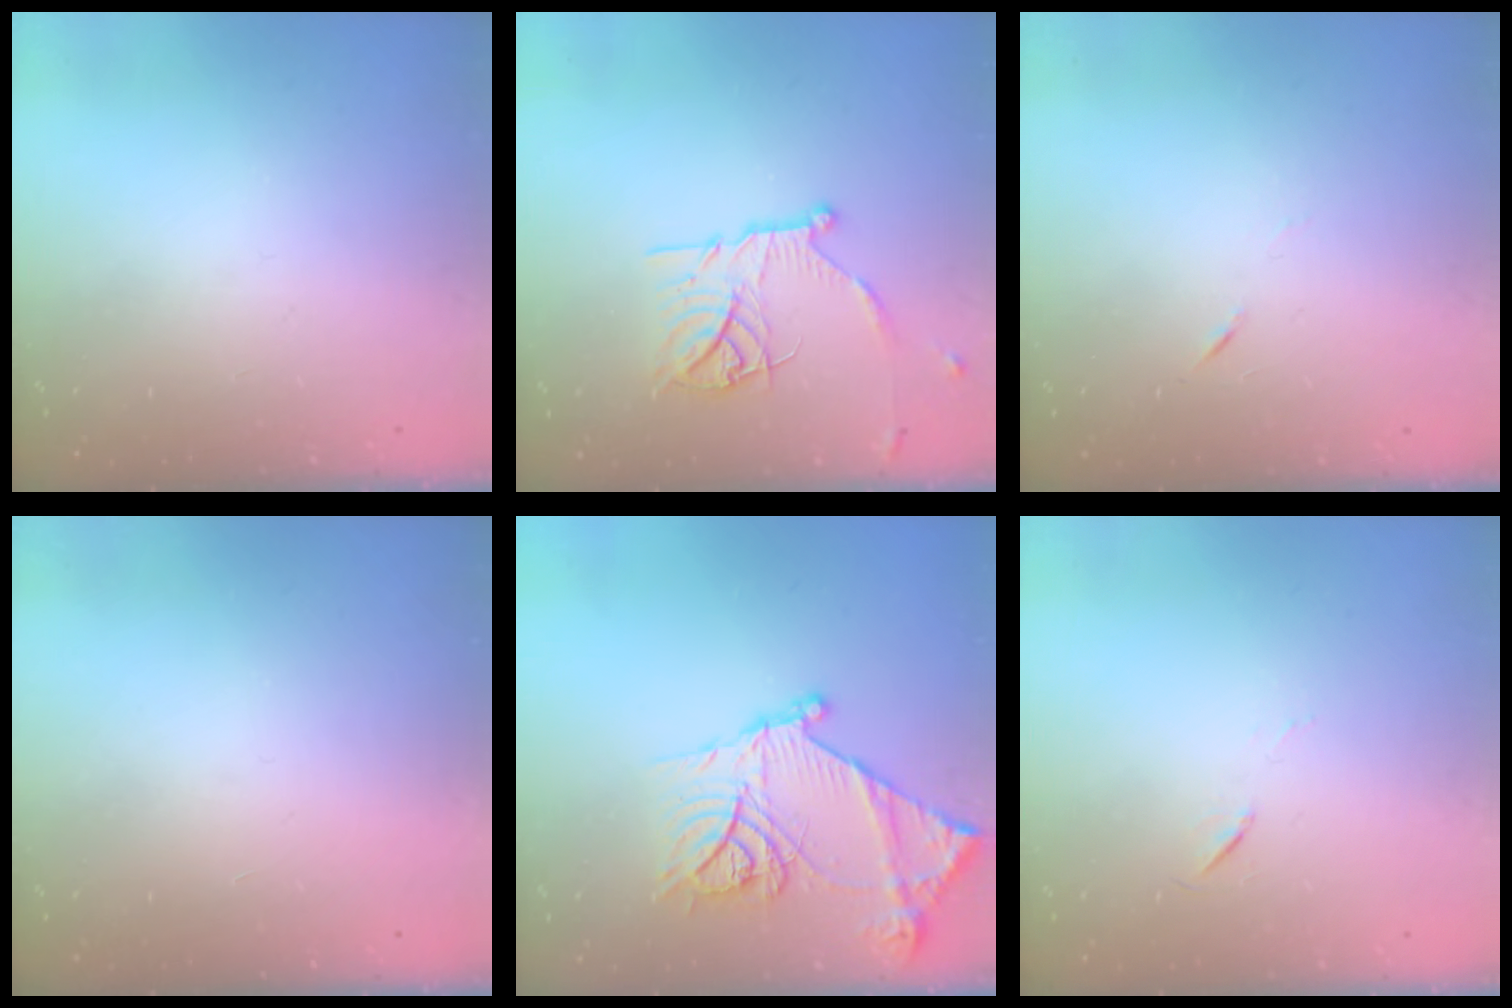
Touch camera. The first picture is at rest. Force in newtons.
{"total": 14.2, "press": 14.2, "slide": 1.2}
{"total": 3.8, "press": 3.6, "slide": 1.1}
{"total": 1.5, "press": 1.5, "slide": 0.1}
{"total": 18.1, "press": 18.1, "slide": 1.2}
{"total": 5.5, "press": 5.1, "slide": 2.1}